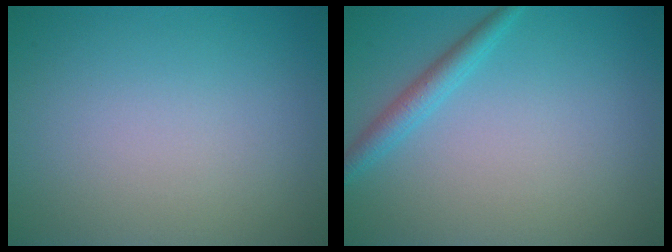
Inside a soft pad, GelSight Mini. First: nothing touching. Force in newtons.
{"total": 2.1, "press": 2.1, "slide": 0.1}